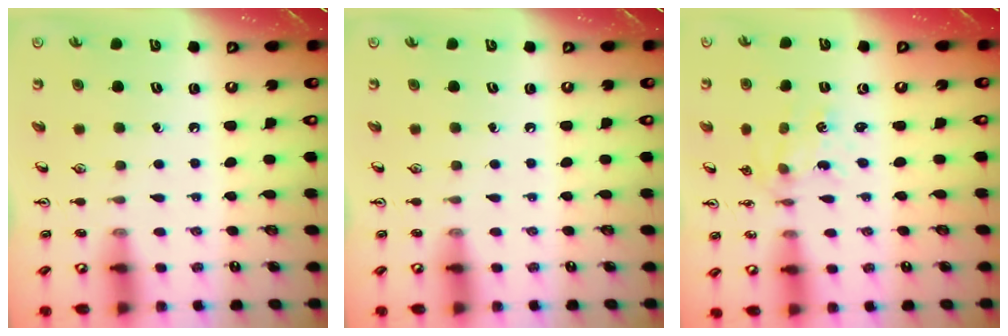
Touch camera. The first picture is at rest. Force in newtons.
{"total": 0.0}
{"total": 0.9, "press": 0.8, "slide": 0.2}